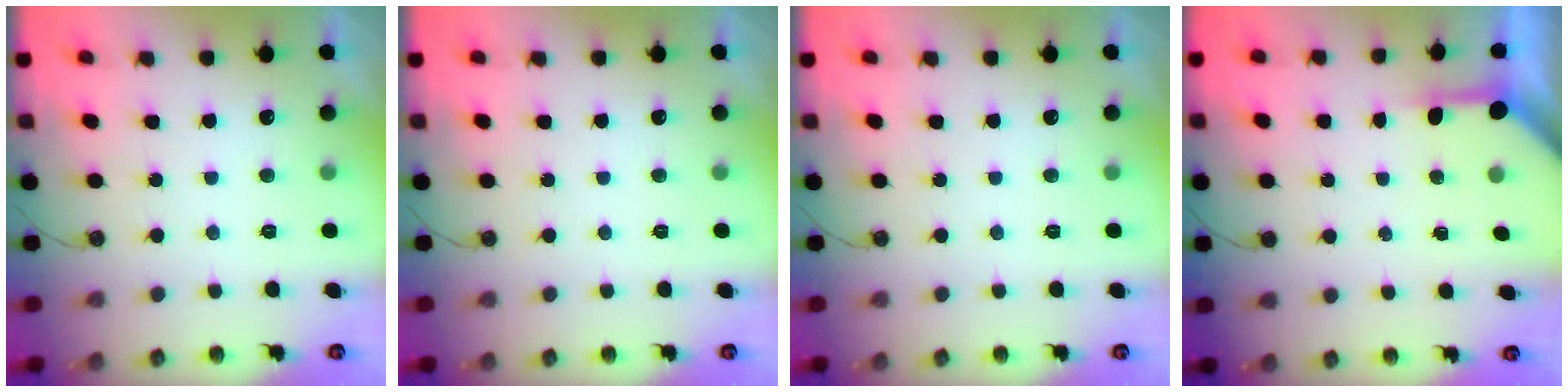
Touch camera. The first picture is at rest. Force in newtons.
{"total": 0.0}
{"total": 0.0}
{"total": 3.5, "press": 3.5, "slide": 0.5}